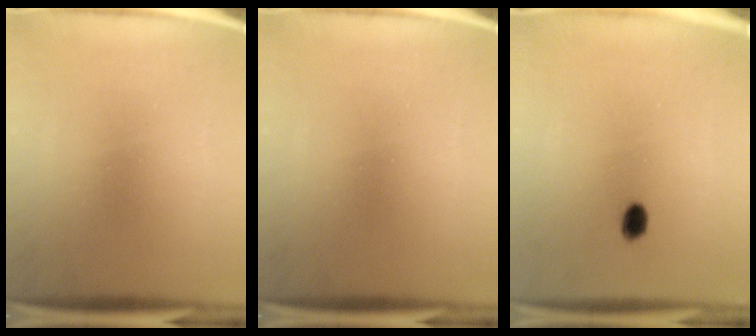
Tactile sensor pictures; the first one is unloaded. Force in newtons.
{"total": 0.0}
{"total": 2.4}